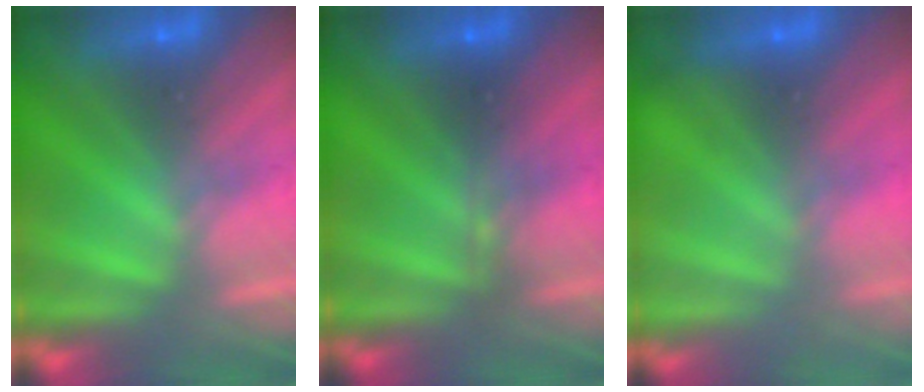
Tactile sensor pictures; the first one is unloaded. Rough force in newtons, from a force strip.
{"total": 2.2}
{"total": 2.1}